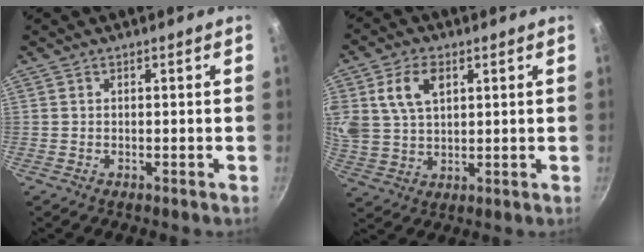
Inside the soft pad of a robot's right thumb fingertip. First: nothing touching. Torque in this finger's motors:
{"motor_torque": [-0.67, 1.83, 2.39, -0.27, 0.94]}